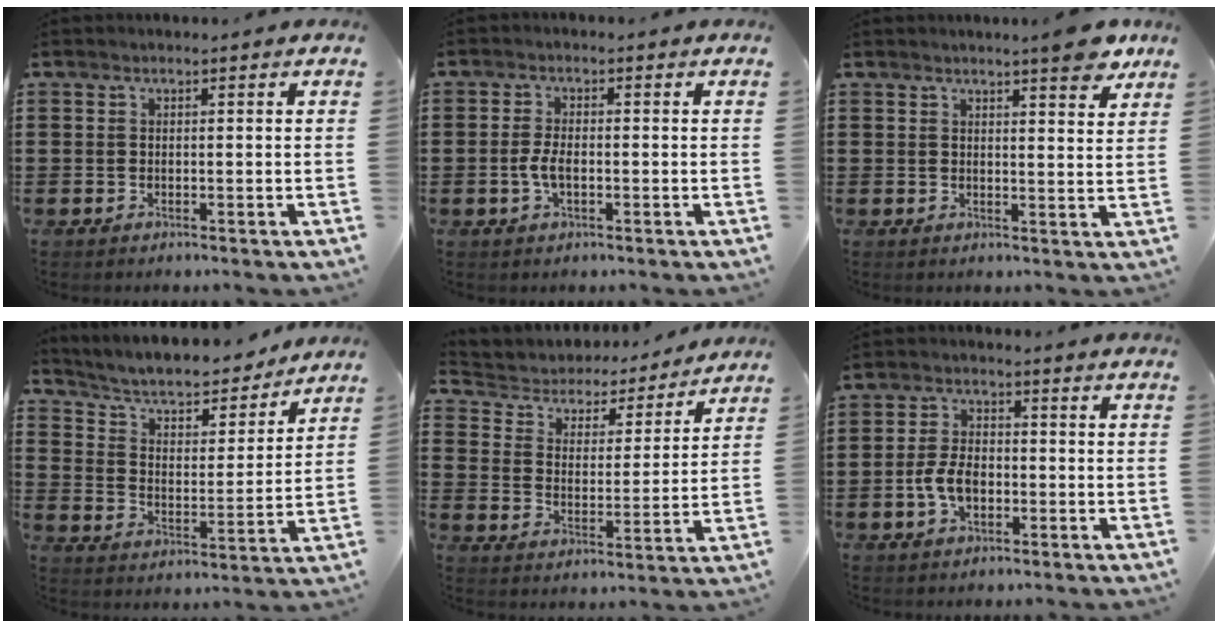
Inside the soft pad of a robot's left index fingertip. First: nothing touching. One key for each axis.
{"total": 3.4, "fx": -0.7, "fy": 1.4, "fz": 3.0, "tx": -0.075, "ty": -0.004, "tz": -0.019}
{"total": 5.7, "fx": 4.8, "fy": 0.4, "fz": 3.0, "tx": -0.040, "ty": -0.020, "tz": 0.080}
{"total": 5.7, "fx": 5.1, "fy": 1.4, "fz": 2.3, "tx": -0.066, "ty": -0.033, "tz": 0.081}
{"total": 4.0, "fx": 3.8, "fy": 1.1, "fz": 0.2, "tx": -0.031, "ty": -0.030, "tz": 0.058}
{"total": 5.4, "fx": -1.4, "fy": 3.1, "fz": 4.2, "tx": -0.102, "ty": -0.001, "tz": -0.031}